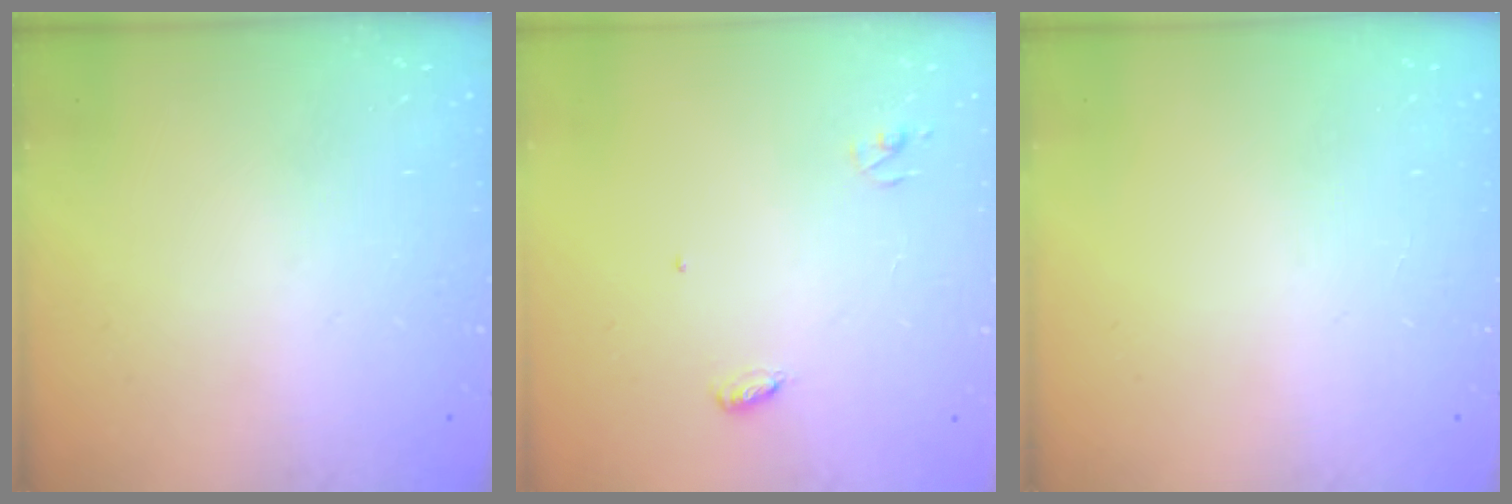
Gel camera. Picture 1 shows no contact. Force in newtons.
{"total": 3.8, "press": 3.7, "slide": 0.4}
{"total": 0.0}